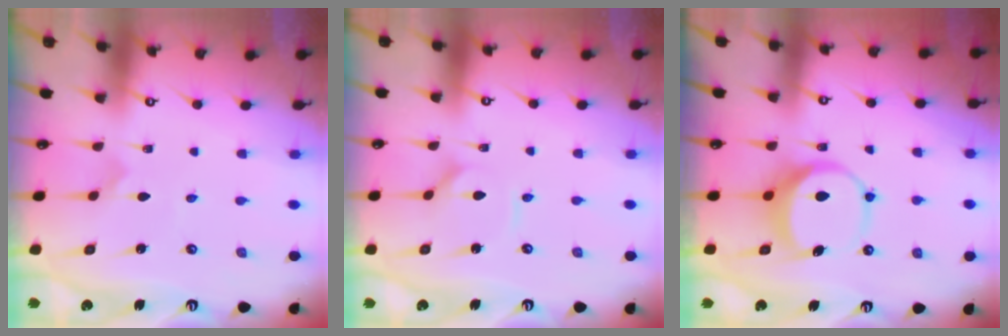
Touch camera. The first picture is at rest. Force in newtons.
{"total": 1.5, "press": 1.4, "slide": 0.3}
{"total": 8.0, "press": 8.0, "slide": 0.4}